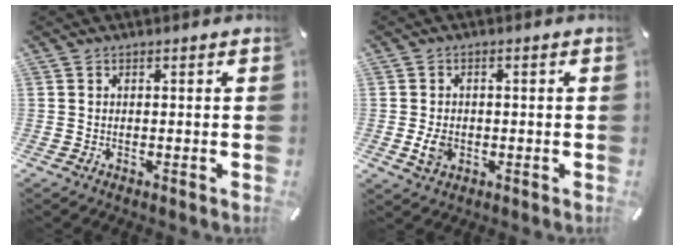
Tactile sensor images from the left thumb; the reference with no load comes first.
{"total": 4.0, "force": [-0.7, 2.9, 2.6], "torque": [-0.067, -0.002, -0.017]}